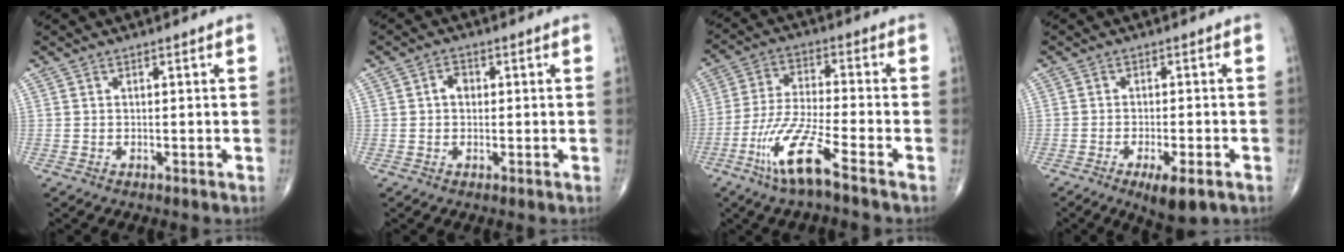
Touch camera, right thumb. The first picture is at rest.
{"total": 2.6, "force": [0.2, 1.9, 1.8], "torque": [-0.024, 0.008, 0.000]}
{"total": 11.5, "force": [-6.6, 0.9, 9.4], "torque": [-0.206, 0.013, -0.134]}
{"total": 6.5, "force": [-3.4, 1.8, 5.2], "torque": [-0.076, -0.003, -0.049]}